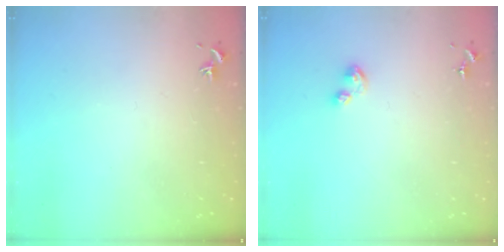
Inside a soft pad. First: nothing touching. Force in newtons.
{"total": 5.4, "press": 5.3, "slide": 0.8}